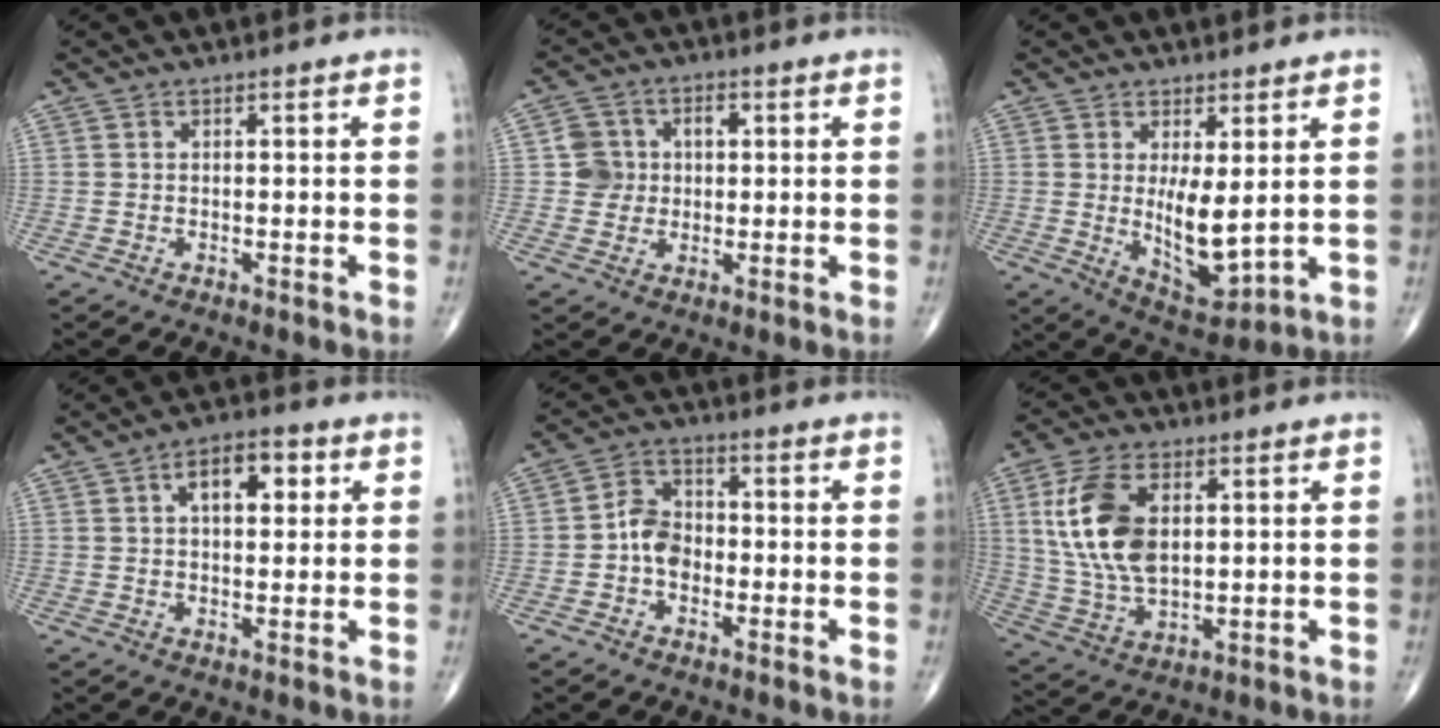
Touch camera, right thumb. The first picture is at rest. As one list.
[{"total": 5.8, "force": [0.6, 5.5, 1.7], "torque": [0.004, 0.007, 0.003]}, {"total": 8.9, "force": [0.9, 3.4, 8.2], "torque": [-0.122, -0.030, 0.032]}, {"total": 7.9, "force": [2.4, 4.2, 6.2], "torque": [-0.072, 0.008, 0.032]}, {"total": 5.9, "force": [-1.4, 4.4, 3.6], "torque": [-0.045, 0.023, -0.037]}, {"total": 14.2, "force": [3.3, 7.8, 11.4], "torque": [-0.230, -0.009, 0.070]}]